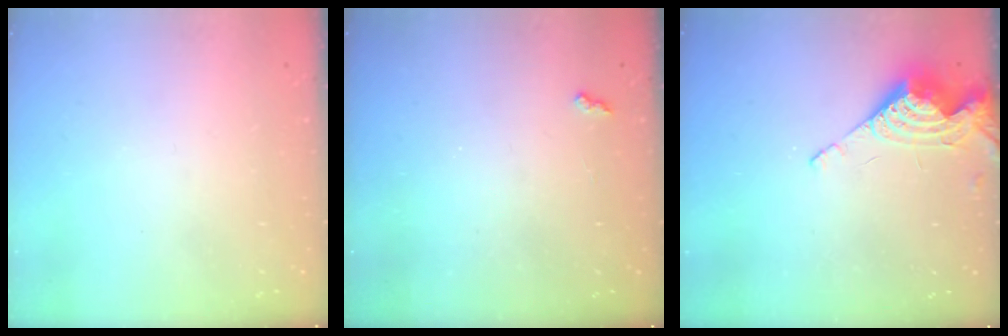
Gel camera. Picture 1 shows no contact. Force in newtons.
{"total": 2.4, "press": 2.4, "slide": 0.4}
{"total": 9.0, "press": 9.0, "slide": 0.4}